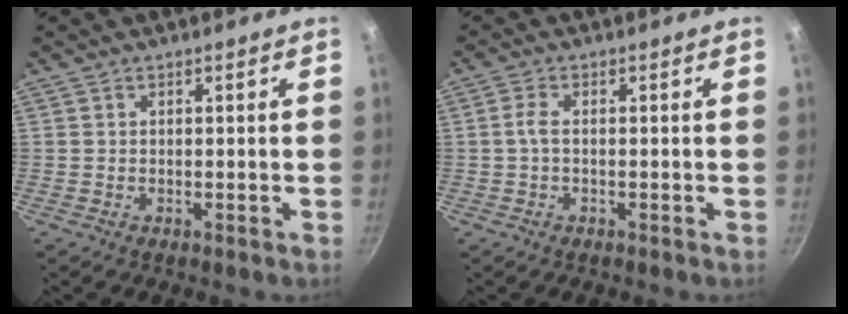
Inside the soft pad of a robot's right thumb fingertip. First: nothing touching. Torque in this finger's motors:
{"motor_torque": [-0.38, 0.18, 0.05, 0.33, -0.08]}